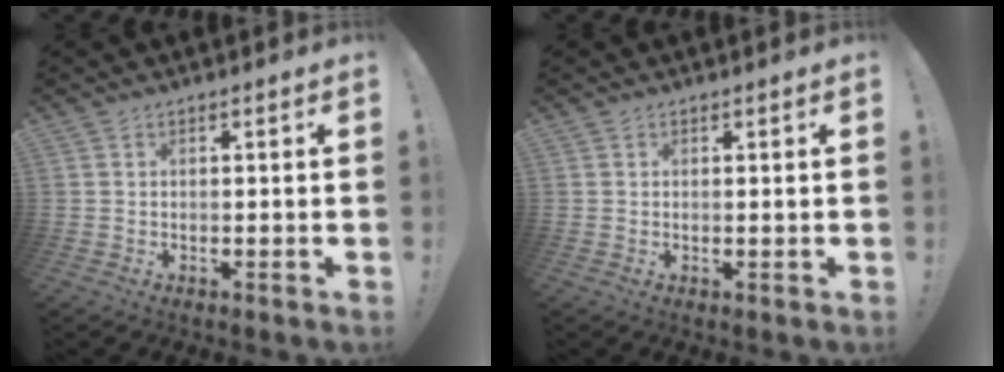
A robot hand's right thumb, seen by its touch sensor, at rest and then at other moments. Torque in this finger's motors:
{"motor_torque": [0.09, -0.02, 0.04, 0.16, 0.00]}